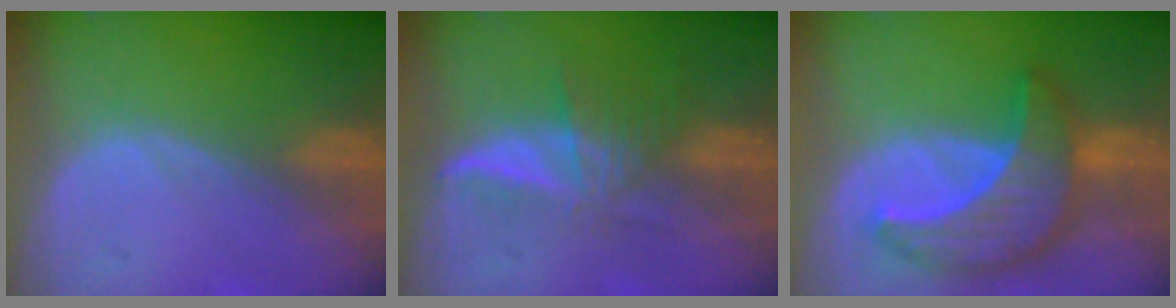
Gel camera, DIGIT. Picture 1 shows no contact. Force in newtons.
{"total": 6.0, "press": 5.3, "slide": 2.8}
{"total": 10.0, "press": 10.0, "slide": 0.7}